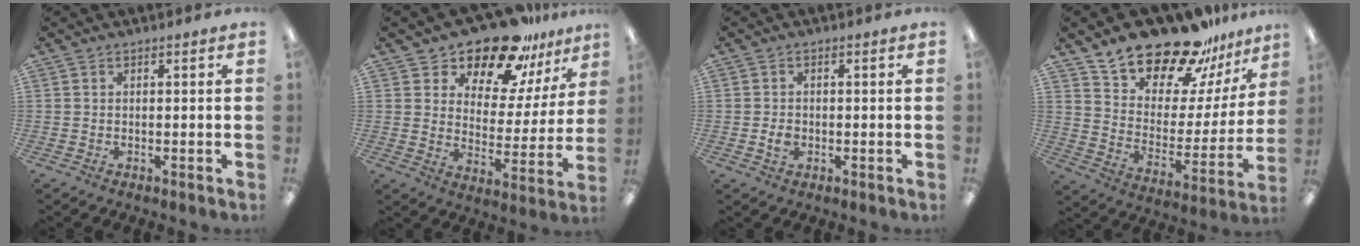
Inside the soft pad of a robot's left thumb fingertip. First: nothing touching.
{"total": 17.5, "force": [14.9, 6.4, 6.5], "torque": [-0.110, -0.118, 0.260]}
{"total": 2.3, "force": [-0.5, 1.8, 1.4], "torque": [-0.023, 0.003, -0.008]}
{"total": 20.1, "force": [17.7, 7.1, 6.4], "torque": [-0.114, -0.142, 0.311]}